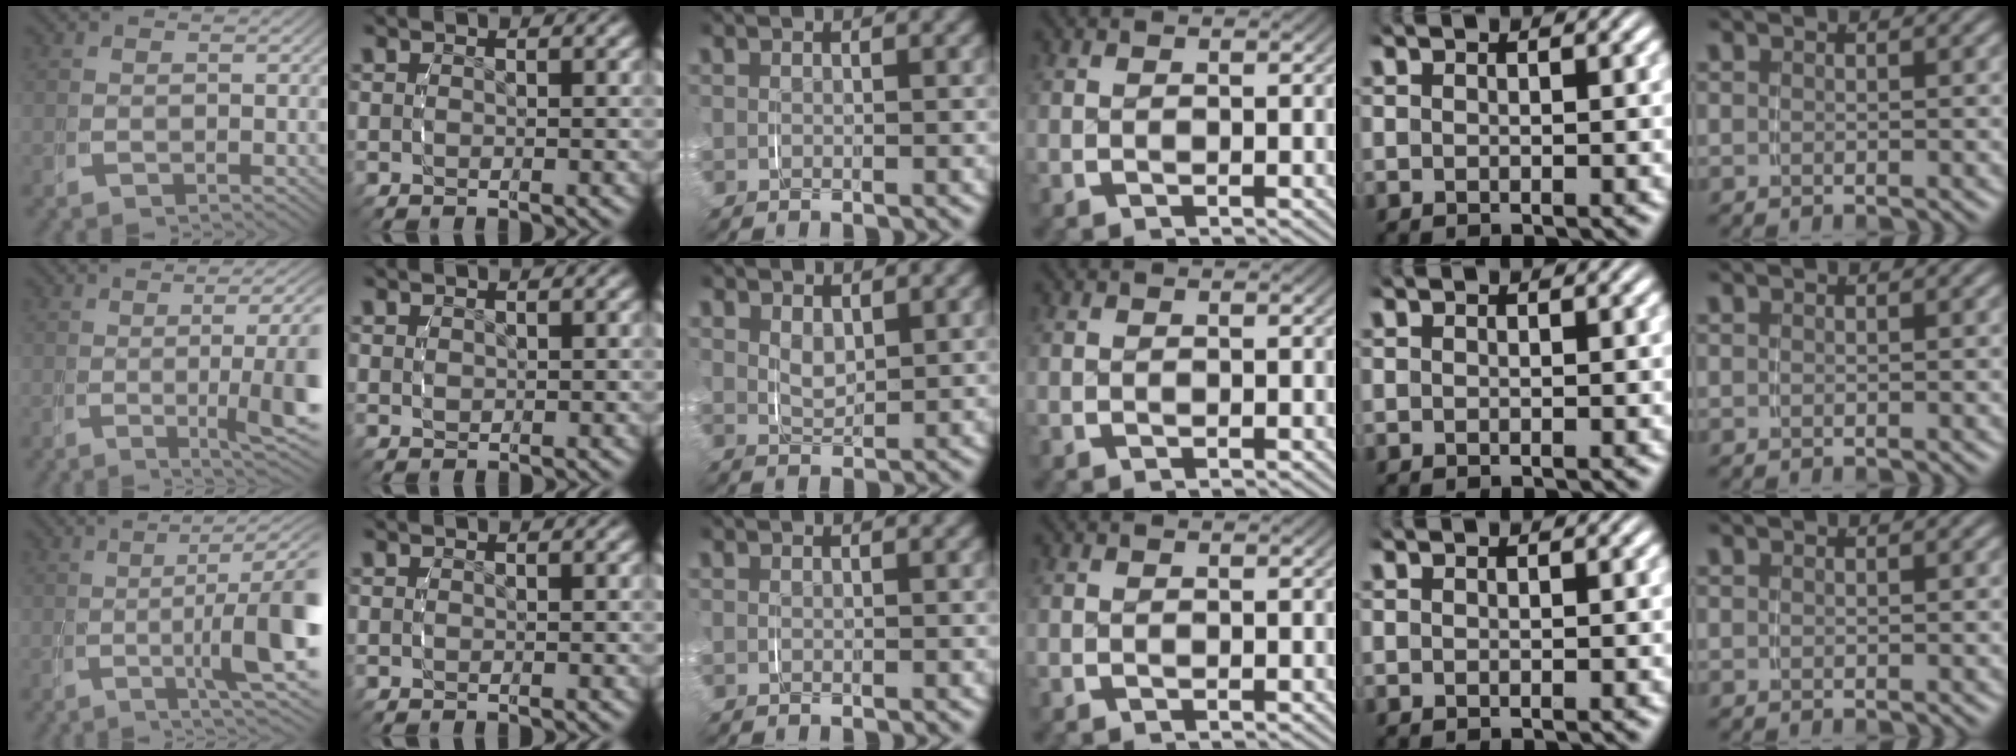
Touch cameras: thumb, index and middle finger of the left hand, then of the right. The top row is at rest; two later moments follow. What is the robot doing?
{"motion": "grasp_and_lifting", "object": "pencil case"}